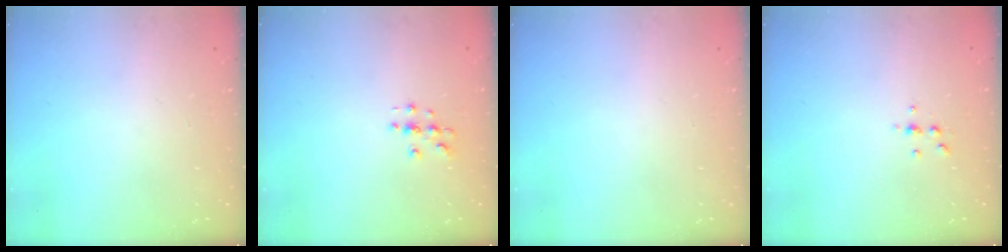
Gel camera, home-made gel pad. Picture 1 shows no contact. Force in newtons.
{"total": 2.8, "press": 2.8, "slide": 0.2}
{"total": 0.0}
{"total": 3.9, "press": 3.9, "slide": 0.6}